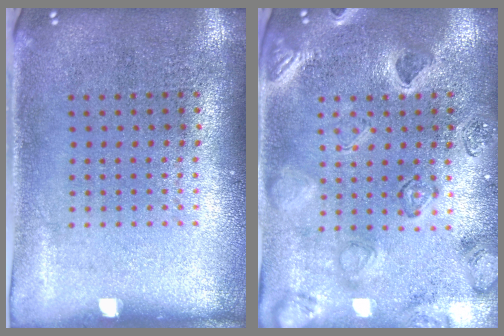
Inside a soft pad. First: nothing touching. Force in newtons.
{"total": 2.5, "press": 2.4, "slide": 0.7}